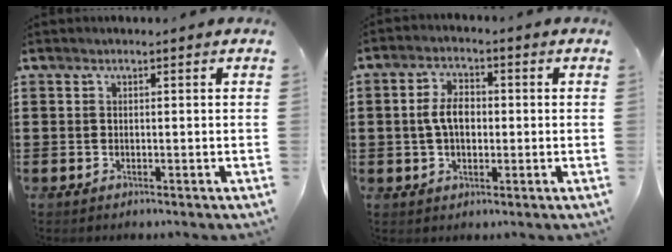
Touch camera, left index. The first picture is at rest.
{"total": 5.3, "force": [0.2, 3.0, 4.3], "torque": [-0.101, 0.007, -0.004]}